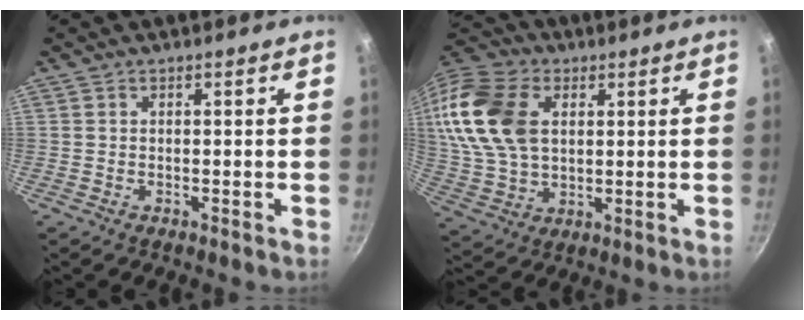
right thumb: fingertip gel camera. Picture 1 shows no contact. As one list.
[{"total": 20.0, "force": [4.6, 13.4, 14.0], "torque": [-0.281, 0.007, 0.088]}]